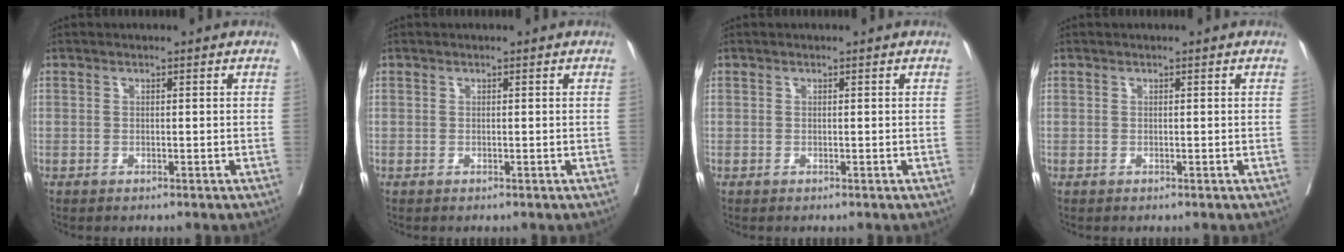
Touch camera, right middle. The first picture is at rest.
{"total": 0.0}
{"total": 0.0}
{"total": 0.0}